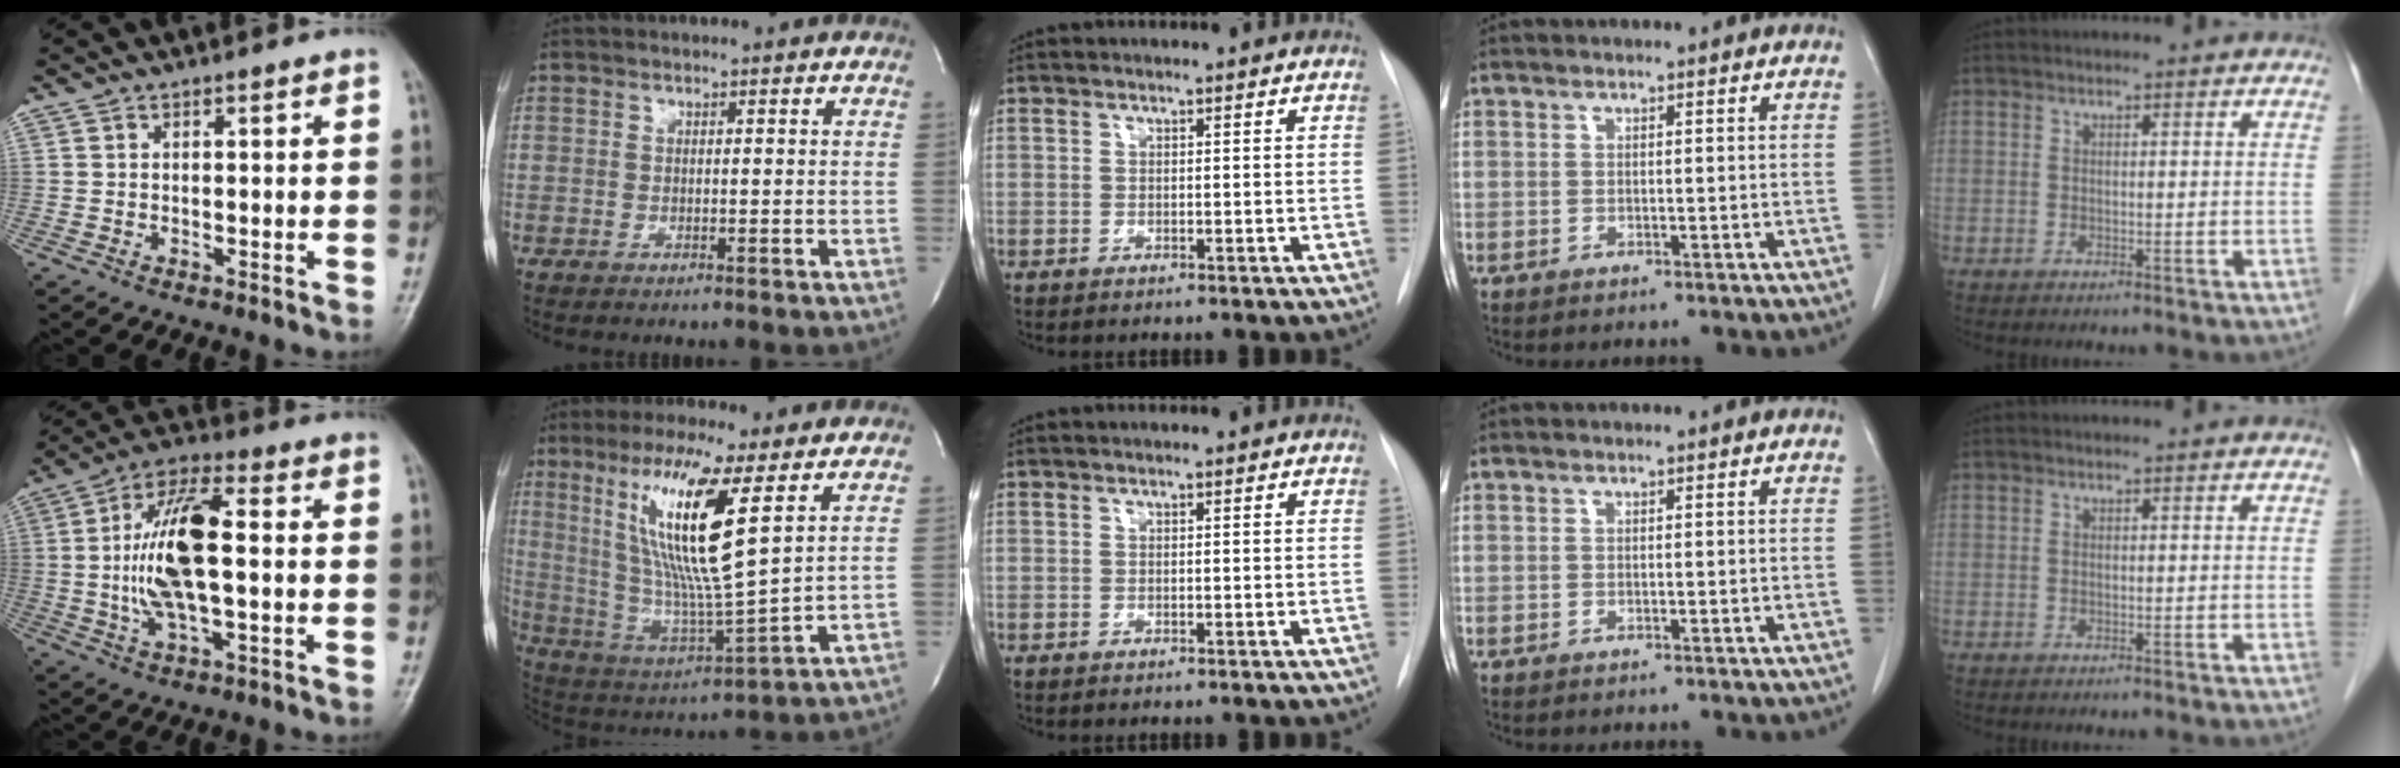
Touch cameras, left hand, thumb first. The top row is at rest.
{"thumb": {"total": 14.9, "force": [0.0, 5.9, 13.7], "torque": [-0.272, 0.016, -0.004]}, "index": {"total": 16.5, "force": [6.4, 0.3, 15.3], "torque": [-0.311, -0.019, 0.115]}}